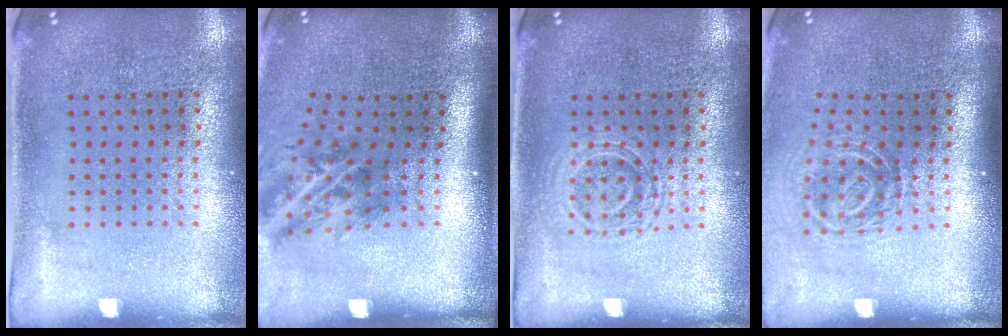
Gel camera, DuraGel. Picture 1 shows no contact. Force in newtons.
{"total": 1.8, "press": 1.2, "slide": 1.4}
{"total": 2.2, "press": 2.1, "slide": 0.4}
{"total": 1.8, "press": 1.2, "slide": 1.4}